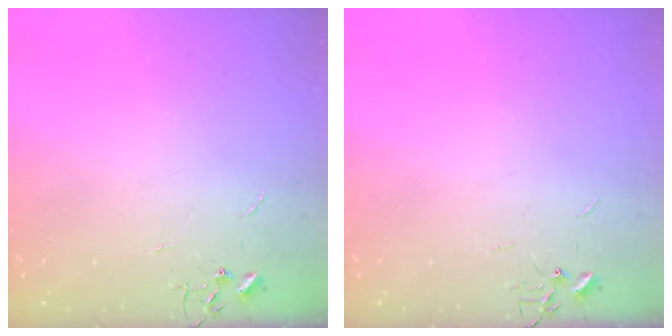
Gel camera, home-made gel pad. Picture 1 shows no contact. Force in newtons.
{"total": 0.0}